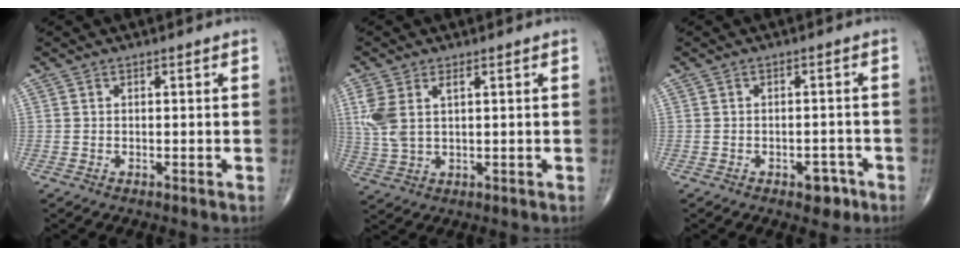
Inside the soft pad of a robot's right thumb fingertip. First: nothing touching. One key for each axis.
{"total": 6.8, "fx": 2.1, "fy": 3.4, "fz": 5.5, "tx": -0.141, "ty": 0.005, "tz": 0.051}
{"total": 3.5, "fx": -2.0, "fy": 2.1, "fz": 2.1, "tx": -0.011, "ty": 0.014, "tz": -0.023}